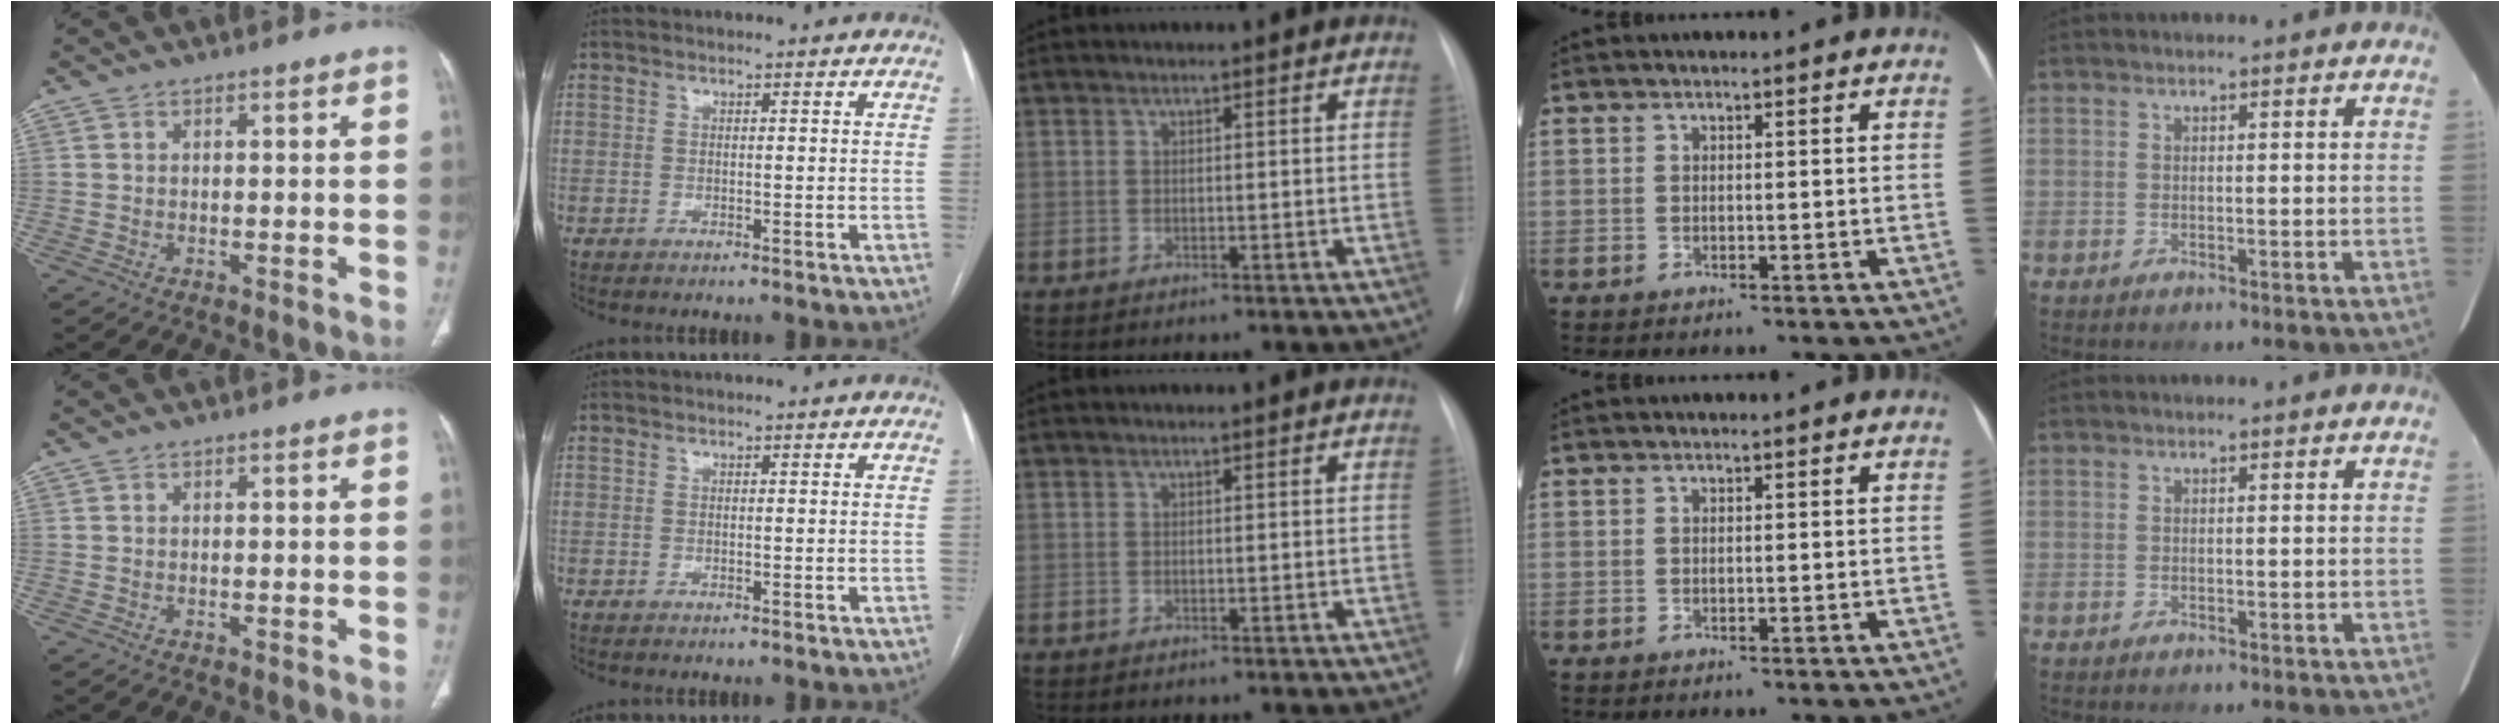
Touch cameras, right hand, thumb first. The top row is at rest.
{}